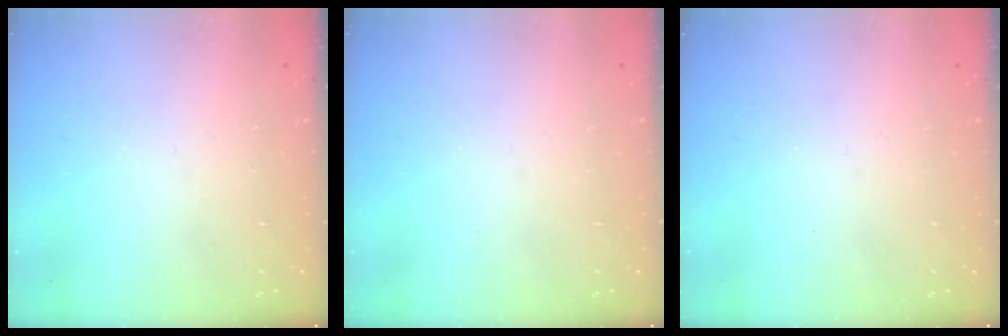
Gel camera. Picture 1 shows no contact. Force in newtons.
{"total": 0.0}
{"total": 0.0}